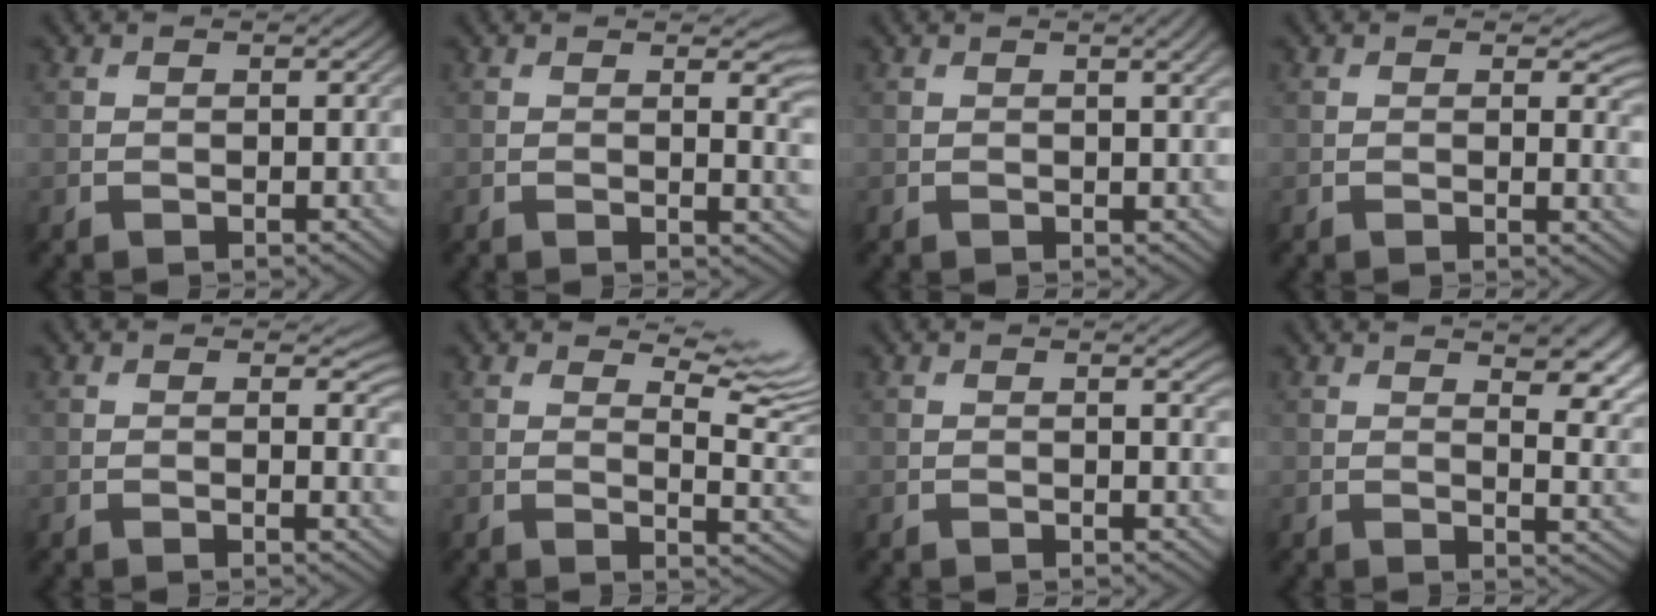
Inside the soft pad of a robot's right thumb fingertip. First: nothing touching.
{"total": 3.5, "force": [1.1, 1.0, 3.2], "torque": [-0.043, -0.003, 0.018]}
{"total": 2.0, "force": [0.8, 0.4, 1.8], "torque": [-0.021, 0.002, 0.013]}
{"total": 2.7, "force": [0.7, 1.3, 2.2], "torque": [-0.029, -0.006, 0.009]}
{"total": 2.3, "force": [0.6, 1.1, 2.0], "torque": [-0.027, -0.006, 0.007]}
{"total": 7.2, "force": [5.1, 2.1, 4.7], "torque": [-0.073, 0.001, 0.073]}
{"total": 1.4, "force": [0.6, 0.2, 1.2], "torque": [-0.015, -0.001, 0.009]}
{"total": 9.2, "force": [4.7, 3.7, 6.9], "torque": [-0.094, 0.018, 0.062]}